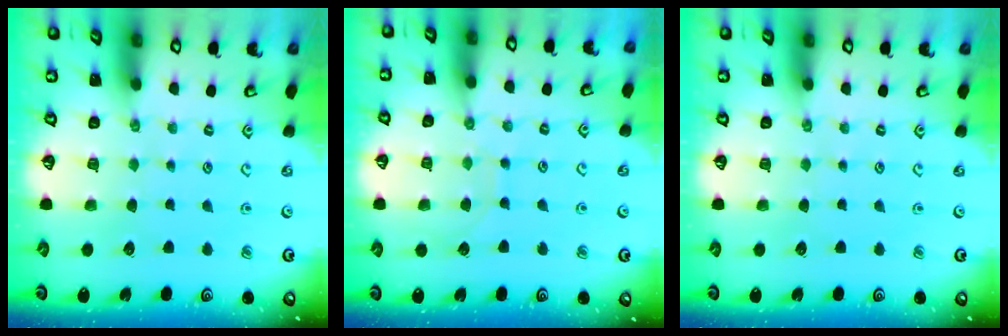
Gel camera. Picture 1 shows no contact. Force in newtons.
{"total": 6.8, "press": 6.8, "slide": 0.1}
{"total": 0.0}